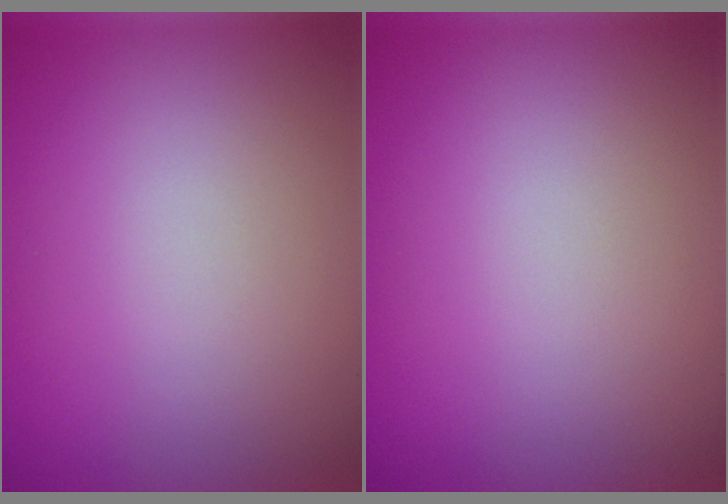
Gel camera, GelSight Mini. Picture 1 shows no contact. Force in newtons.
{"total": 0.0}